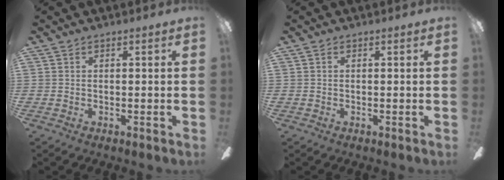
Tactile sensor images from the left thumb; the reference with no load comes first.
{"total": 0.0}